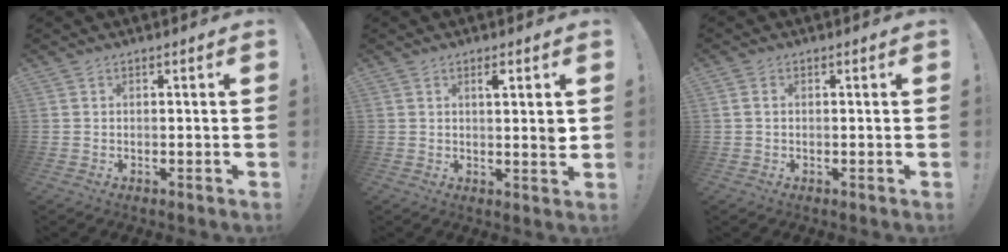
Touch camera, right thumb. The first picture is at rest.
{"total": 3.4, "force": [1.4, 0.4, 3.1], "torque": [-0.038, -0.009, 0.017]}
{"total": 1.4, "force": [0.4, 1.0, 0.8], "torque": [-0.018, 0.005, 0.007]}